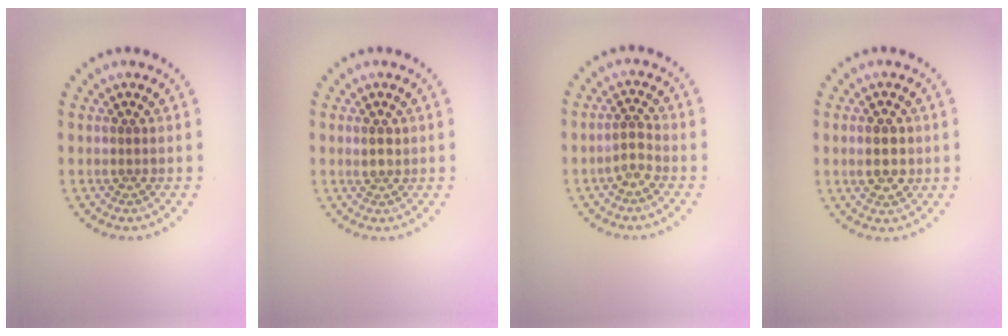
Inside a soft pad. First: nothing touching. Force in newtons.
{"total": 1.2, "press": 1.1, "slide": 0.5}
{"total": 1.6, "press": 1.4, "slide": 0.9}
{"total": 2.6, "press": 2.6, "slide": 0.1}